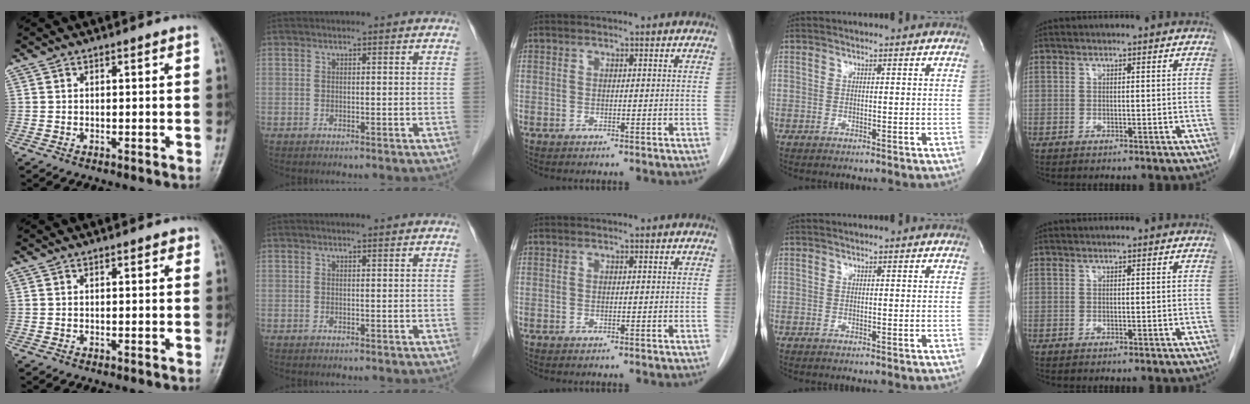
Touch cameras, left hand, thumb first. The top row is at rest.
{"thumb": {"total": 1.4, "force": [0.7, 0.6, 1.0], "torque": [-0.010, 0.001, 0.006]}, "index": {"total": 0.6, "force": [0.5, -0.1, 0.2], "torque": [-0.008, 0.001, 0.010]}}